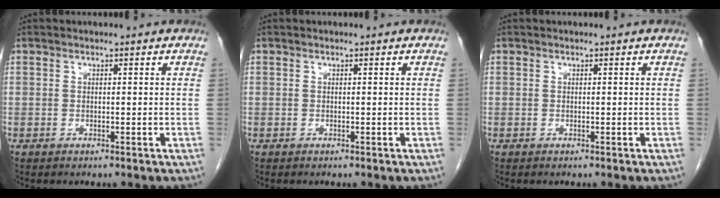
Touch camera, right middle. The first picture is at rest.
{"total": 0.0}
{"total": 0.0}